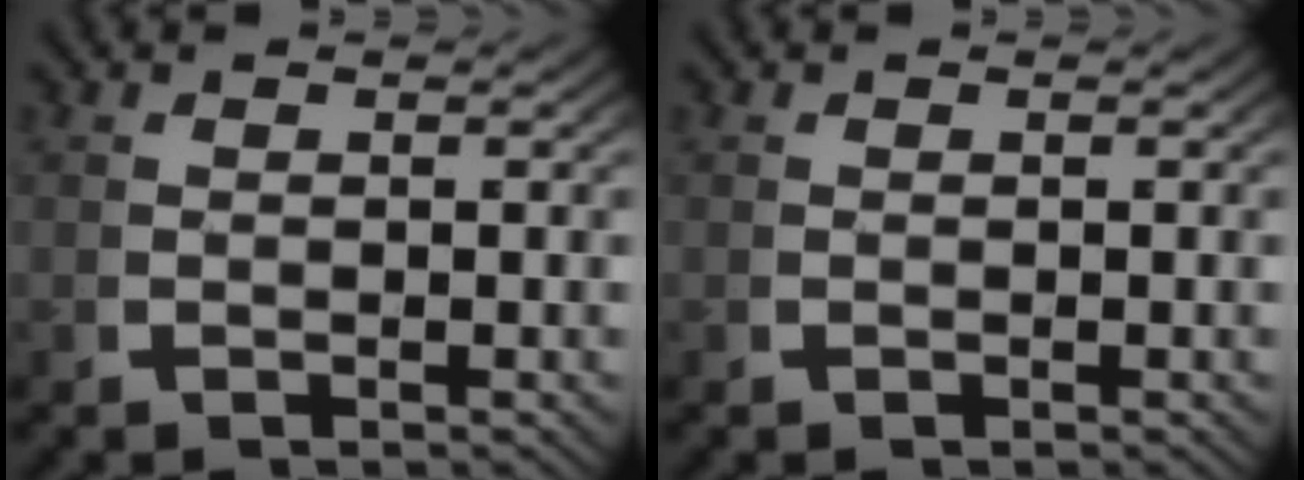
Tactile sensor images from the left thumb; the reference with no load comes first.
{"total": 0.0}